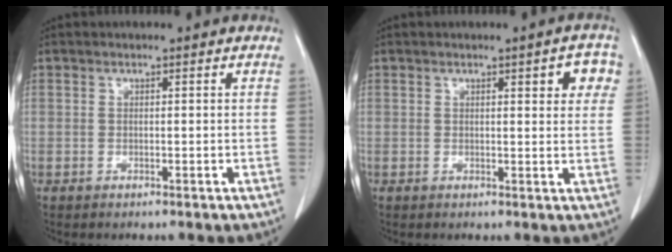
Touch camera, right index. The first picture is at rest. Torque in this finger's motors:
{"motor_torque": [0.21, 0.25, 0.06, 0.01]}